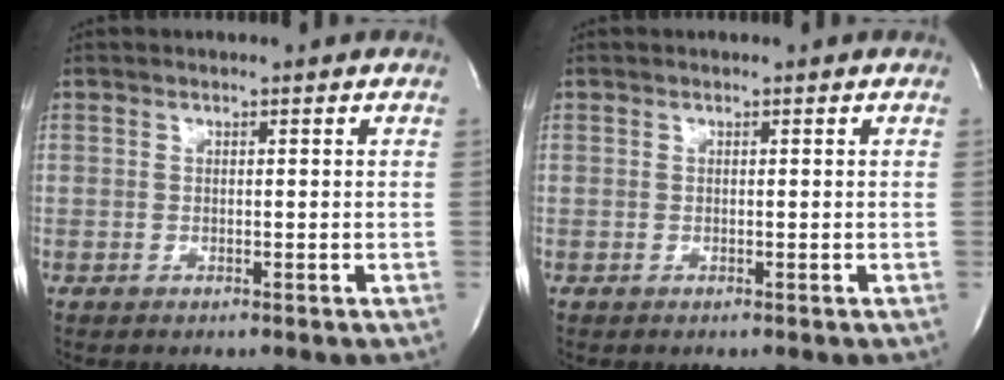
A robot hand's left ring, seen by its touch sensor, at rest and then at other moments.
{"total": 0.0}